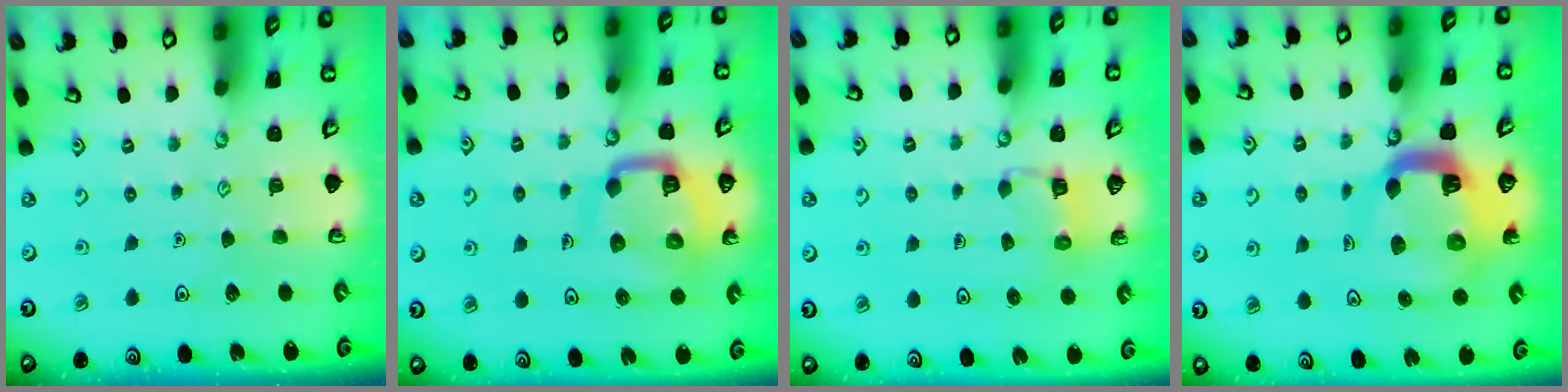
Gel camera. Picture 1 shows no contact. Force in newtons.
{"total": 12.6, "press": 12.5, "slide": 1.4}
{"total": 3.7, "press": 3.7, "slide": 0.4}
{"total": 11.8, "press": 11.7, "slide": 1.4}